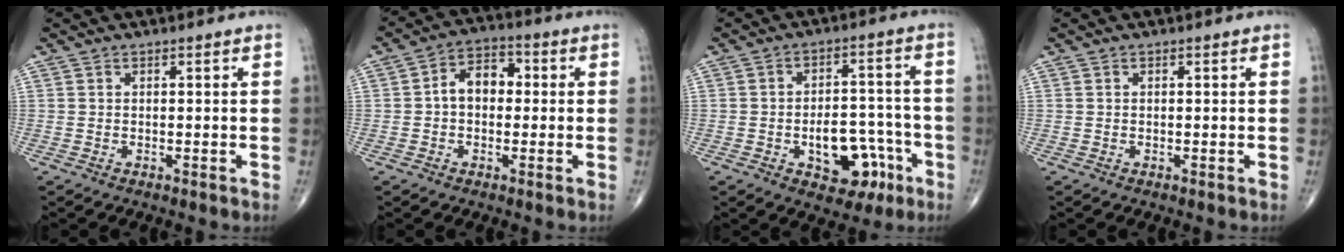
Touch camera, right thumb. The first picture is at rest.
{"total": 7.4, "force": [0.2, 5.2, 5.3], "torque": [-0.068, 0.026, -0.007]}
{"total": 12.0, "force": [-4.7, 7.4, 8.2], "torque": [-0.080, 0.044, -0.057]}
{"total": 0.0}